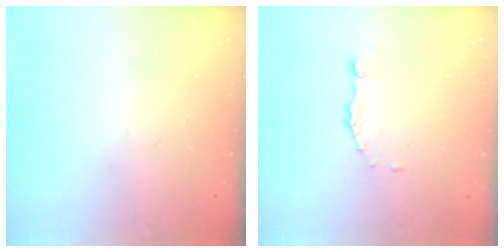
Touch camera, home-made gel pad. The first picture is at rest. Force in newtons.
{"total": 1.9, "press": 1.9, "slide": 0.2}